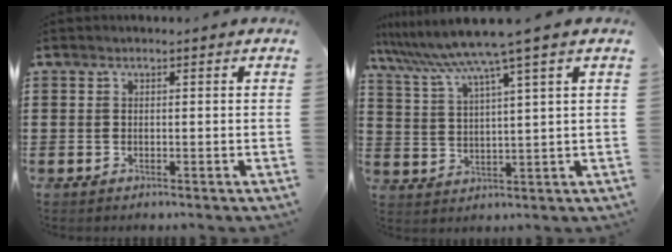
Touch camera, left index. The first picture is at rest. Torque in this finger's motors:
{"motor_torque": [0.82, -0.85, 0.80, 0.21]}